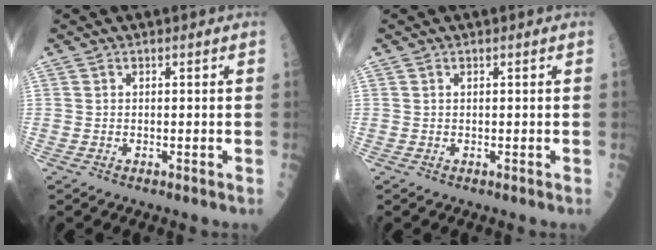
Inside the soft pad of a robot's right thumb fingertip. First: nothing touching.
{"total": 0.0}